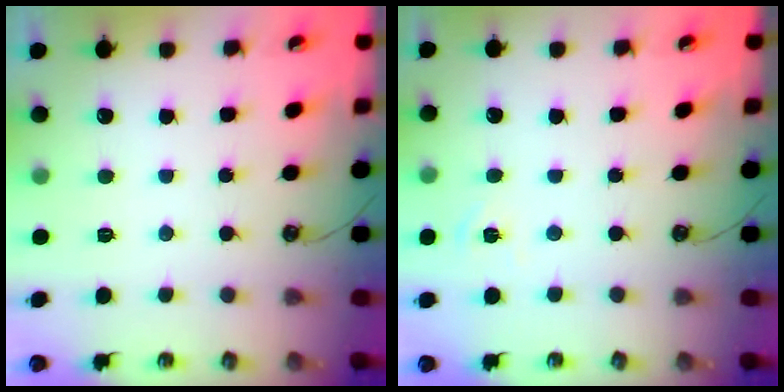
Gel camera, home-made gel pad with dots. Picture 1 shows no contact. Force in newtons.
{"total": 3.7, "press": 3.7, "slide": 0.6}